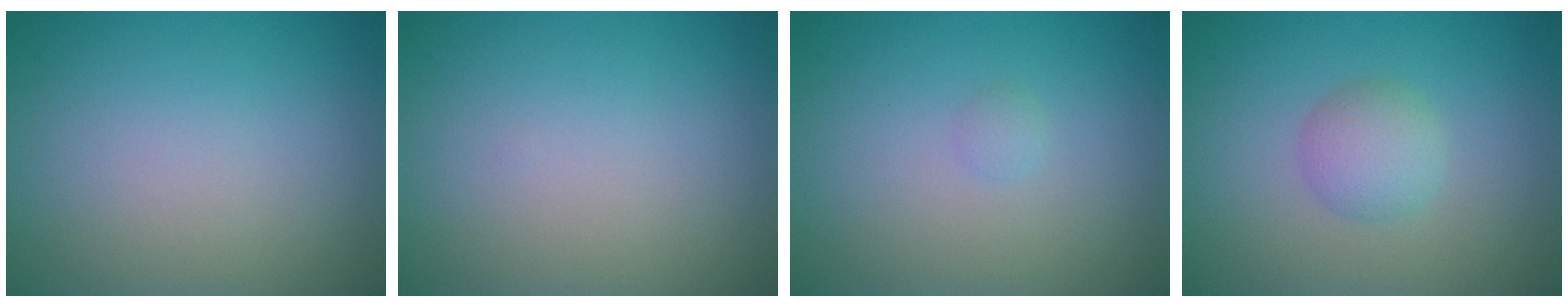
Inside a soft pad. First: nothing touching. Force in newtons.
{"total": 0.0}
{"total": 0.5, "press": 0.5, "slide": 0.0}
{"total": 2.4, "press": 2.4, "slide": 0.1}